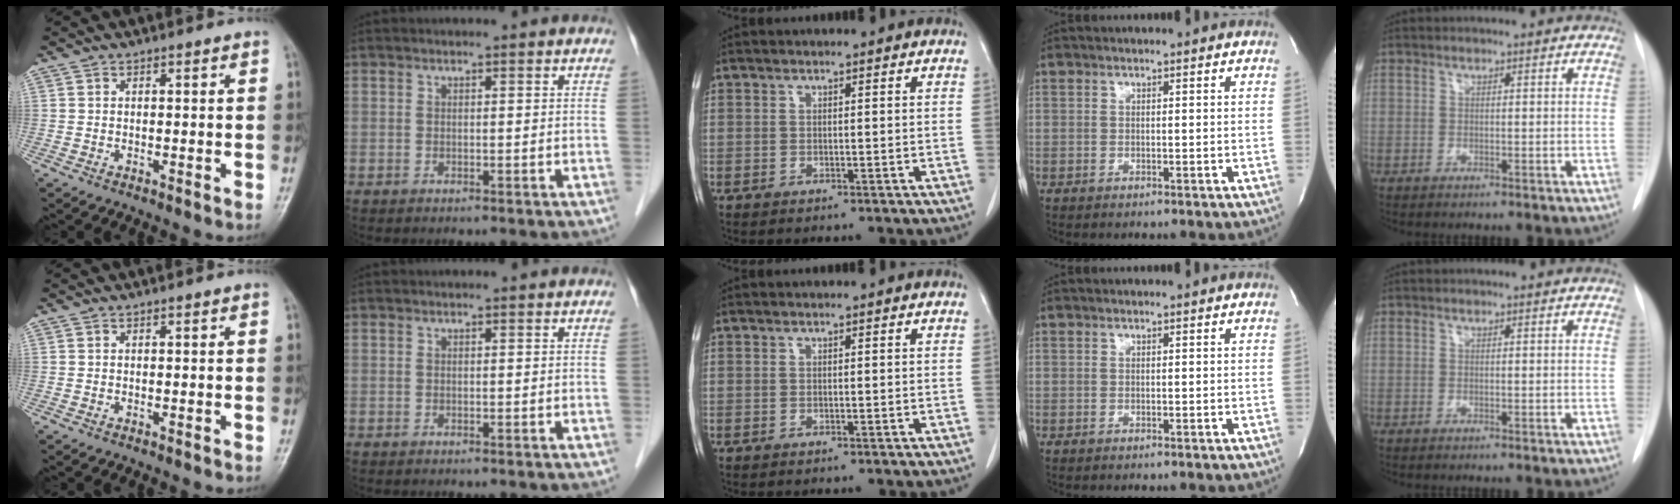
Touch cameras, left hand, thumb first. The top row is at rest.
{}